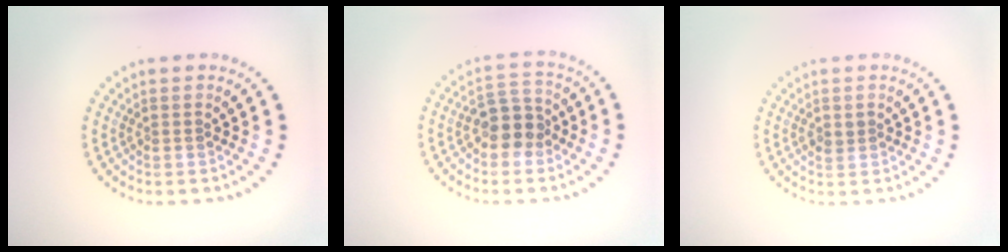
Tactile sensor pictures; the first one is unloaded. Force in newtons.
{"total": 3.4, "press": 3.3, "slide": 1.0}
{"total": 0.9, "press": 0.9, "slide": 0.3}